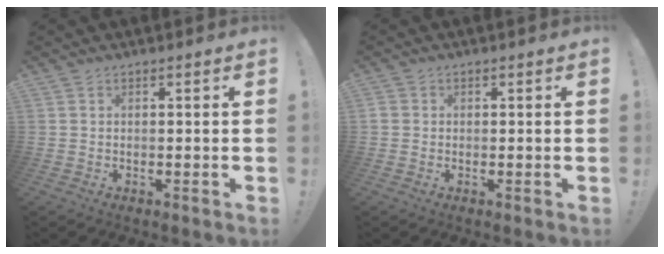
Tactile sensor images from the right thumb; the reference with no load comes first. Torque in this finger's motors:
{"motor_torque": [-0.02, 0.09, 0.25, -0.36, 0.00]}